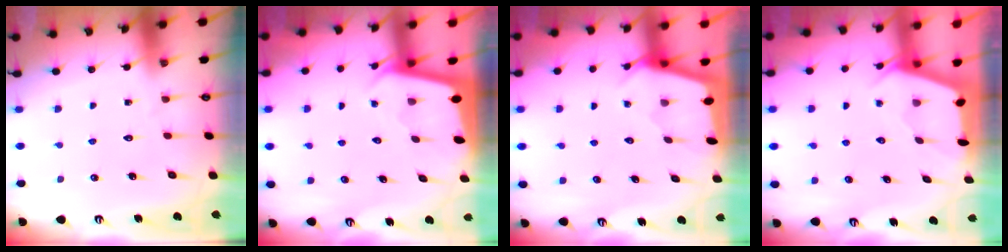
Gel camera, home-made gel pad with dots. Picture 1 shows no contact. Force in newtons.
{"total": 1.9, "press": 1.9, "slide": 0.1}
{"total": 2.1, "press": 2.0, "slide": 0.3}
{"total": 2.2, "press": 2.2, "slide": 0.3}